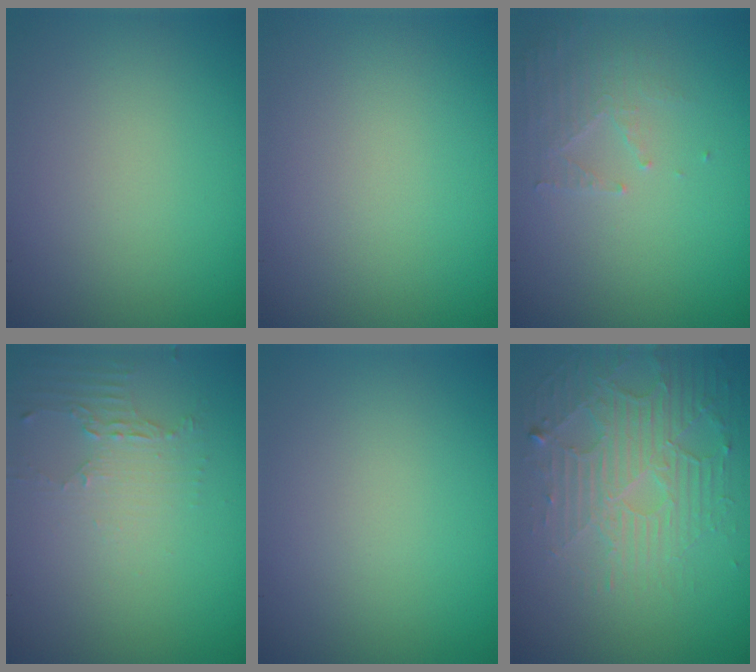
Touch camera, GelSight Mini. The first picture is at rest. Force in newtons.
{"total": 0.0}
{"total": 2.0, "press": 1.9, "slide": 0.3}
{"total": 2.1, "press": 1.5, "slide": 1.4}
{"total": 0.0}
{"total": 5.0, "press": 3.4, "slide": 3.6}